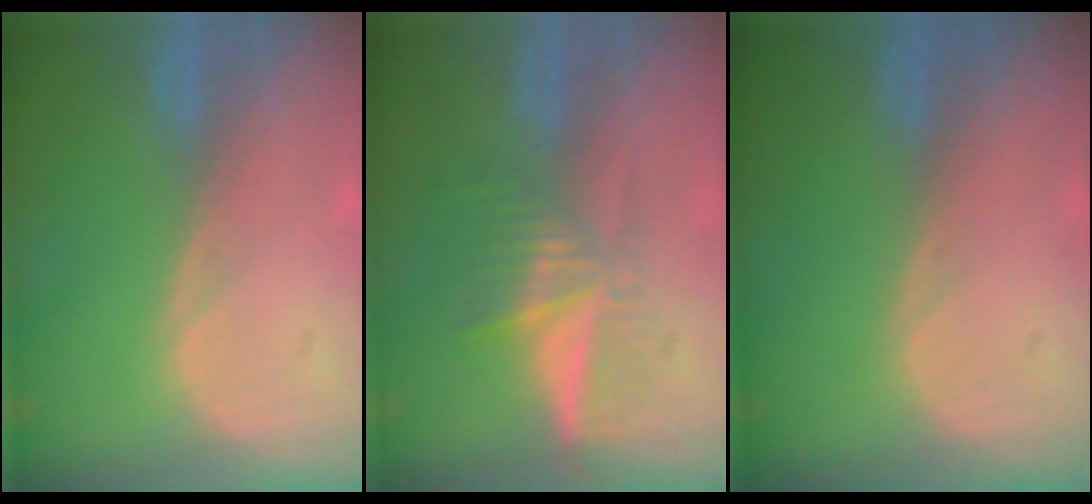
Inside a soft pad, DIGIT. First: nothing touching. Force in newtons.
{"total": 6.5, "press": 5.5, "slide": 3.6}
{"total": 0.0}